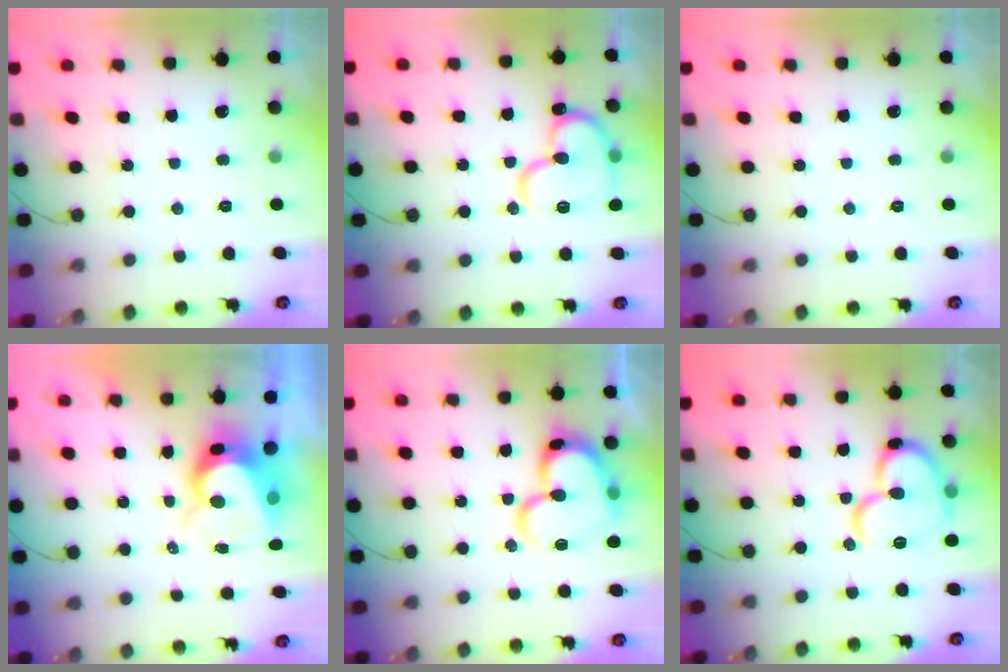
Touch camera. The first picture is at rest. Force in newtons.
{"total": 16.4, "press": 16.3, "slide": 2.0}
{"total": 0.0}
{"total": 8.0, "press": 8.0, "slide": 0.6}
{"total": 19.0, "press": 18.9, "slide": 2.0}
{"total": 16.4, "press": 16.3, "slide": 2.1}